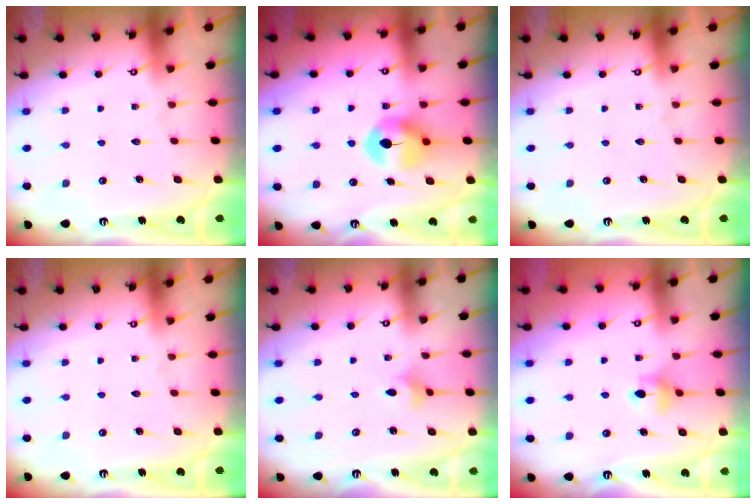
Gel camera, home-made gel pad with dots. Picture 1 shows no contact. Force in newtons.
{"total": 7.7, "press": 7.6, "slide": 0.7}
{"total": 0.0}
{"total": 0.0}
{"total": 2.8, "press": 2.8, "slide": 0.6}
{"total": 5.1, "press": 5.1, "slide": 0.7}